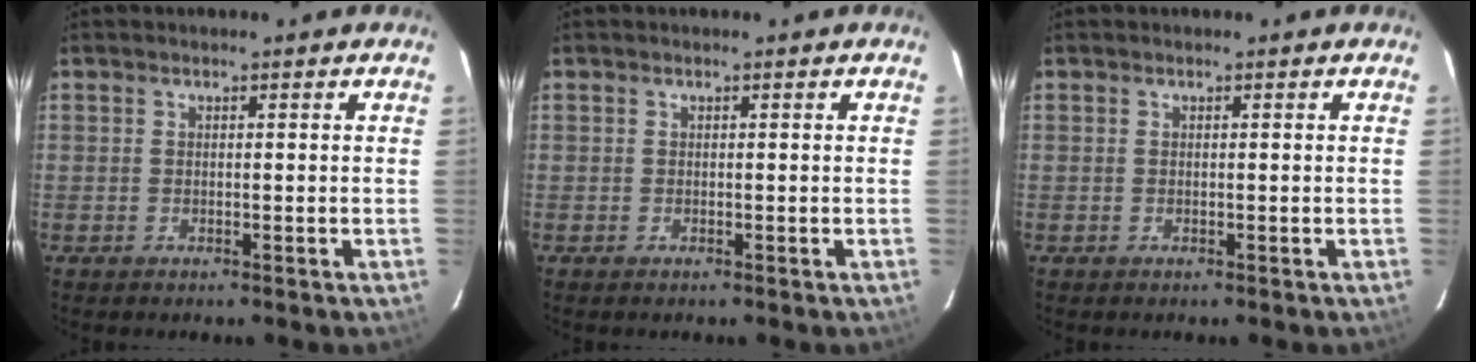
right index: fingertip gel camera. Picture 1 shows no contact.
{"total": 0.0}
{"total": 0.0}